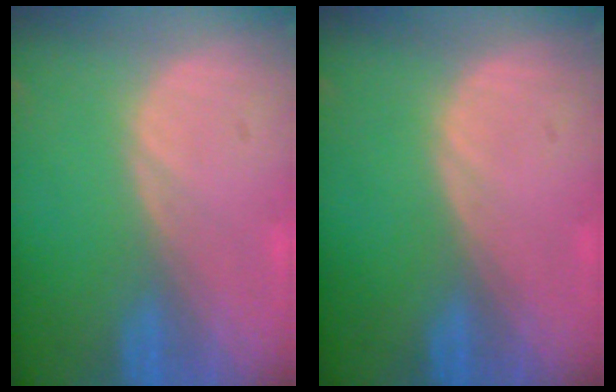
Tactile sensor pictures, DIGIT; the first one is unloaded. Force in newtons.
{"total": 0.0}